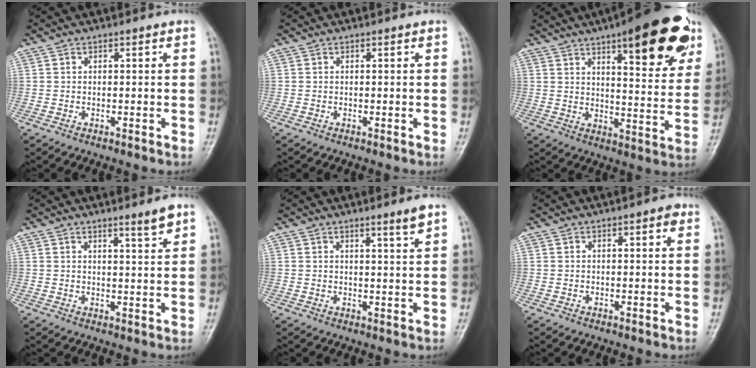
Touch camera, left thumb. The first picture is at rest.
{"total": 0.0}
{"total": 21.7, "force": [12.1, 6.8, 16.7], "torque": [-0.186, -0.039, 0.165]}
{"total": 3.7, "force": [2.7, 0.1, 2.5], "torque": [-0.034, -0.025, 0.042]}
{"total": 3.1, "force": [2.1, -0.4, 2.2], "torque": [-0.035, -0.017, 0.036]}
{"total": 1.8, "force": [0.8, 0.6, 1.5], "torque": [-0.017, 0.000, 0.008]}